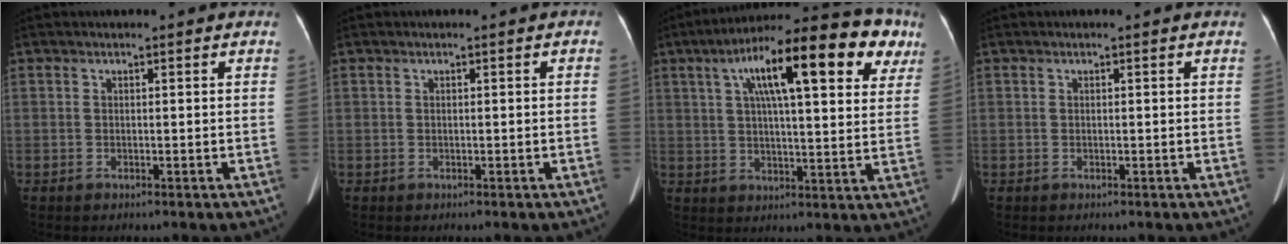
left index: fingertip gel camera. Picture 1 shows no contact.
{"total": 0.0}
{"total": 19.8, "force": [9.0, 4.9, 17.0], "torque": [-0.258, 0.056, 0.129]}
{"total": 0.0}